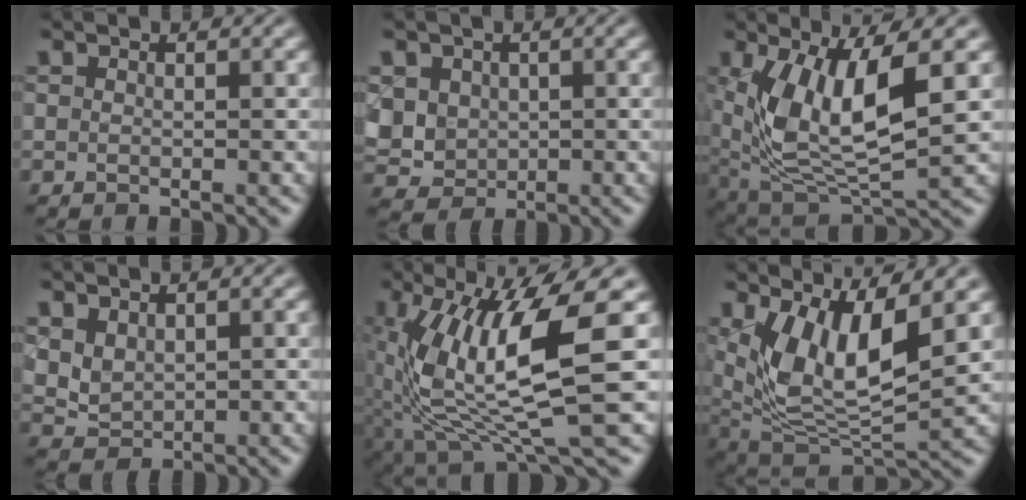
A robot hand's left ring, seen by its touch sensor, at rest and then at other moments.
{"total": 4.4, "force": [0.7, 3.9, 1.9], "torque": [-0.055, 0.003, 0.023]}
{"total": 9.5, "force": [1.8, 4.0, 8.5], "torque": [-0.182, -0.016, 0.041]}
{"total": 2.5, "force": [1.1, 1.7, 1.4], "torque": [-0.035, -0.003, 0.027]}
{"total": 10.9, "force": [0.9, 2.6, 10.5], "torque": [-0.202, -0.020, 0.021]}
{"total": 8.9, "force": [2.7, 3.7, 7.6], "torque": [-0.152, -0.017, 0.055]}